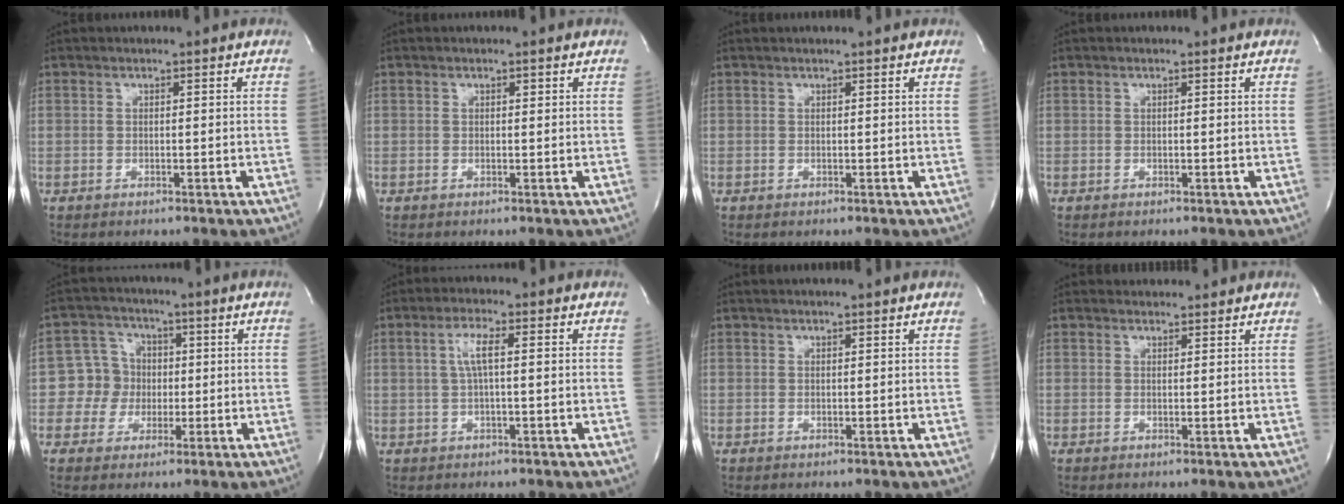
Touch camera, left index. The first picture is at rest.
{"total": 0.0}
{"total": 1.3, "force": [1.2, -0.1, 0.4], "torque": [-0.011, 0.007, 0.014]}
{"total": 0.0}
{"total": 5.8, "force": [-0.4, 5.7, 0.7], "torque": [-0.014, 0.018, -0.008]}
{"total": 3.9, "force": [0.5, 0.5, 3.8], "torque": [-0.076, 0.007, 0.009]}
{"total": 2.5, "force": [2.3, -0.1, 0.9], "torque": [-0.014, 0.014, 0.025]}
{"total": 2.5, "force": [2.4, 0.7, -0.1], "torque": [-0.008, 0.012, 0.031]}